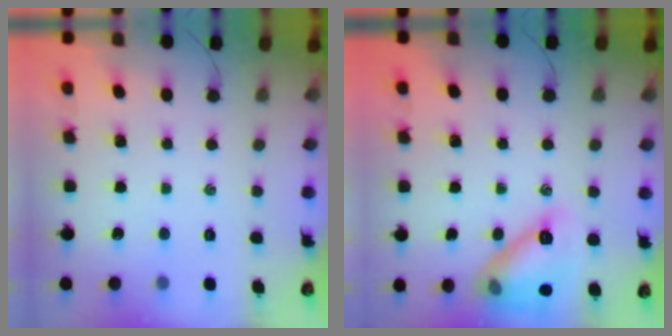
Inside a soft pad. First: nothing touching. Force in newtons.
{"total": 13.9, "press": 13.9, "slide": 0.3}